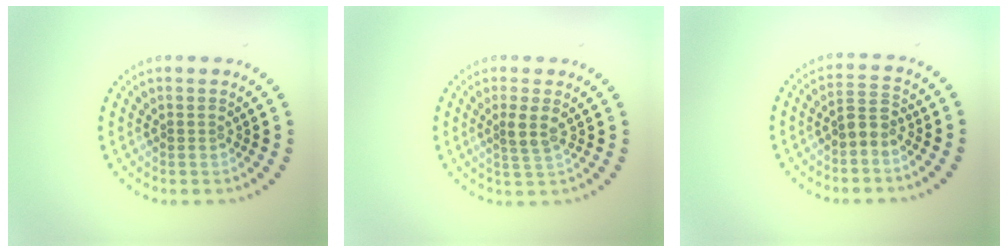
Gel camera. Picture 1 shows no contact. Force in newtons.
{"total": 1.8, "press": 1.4, "slide": 1.2}
{"total": 1.9, "press": 1.6, "slide": 1.0}